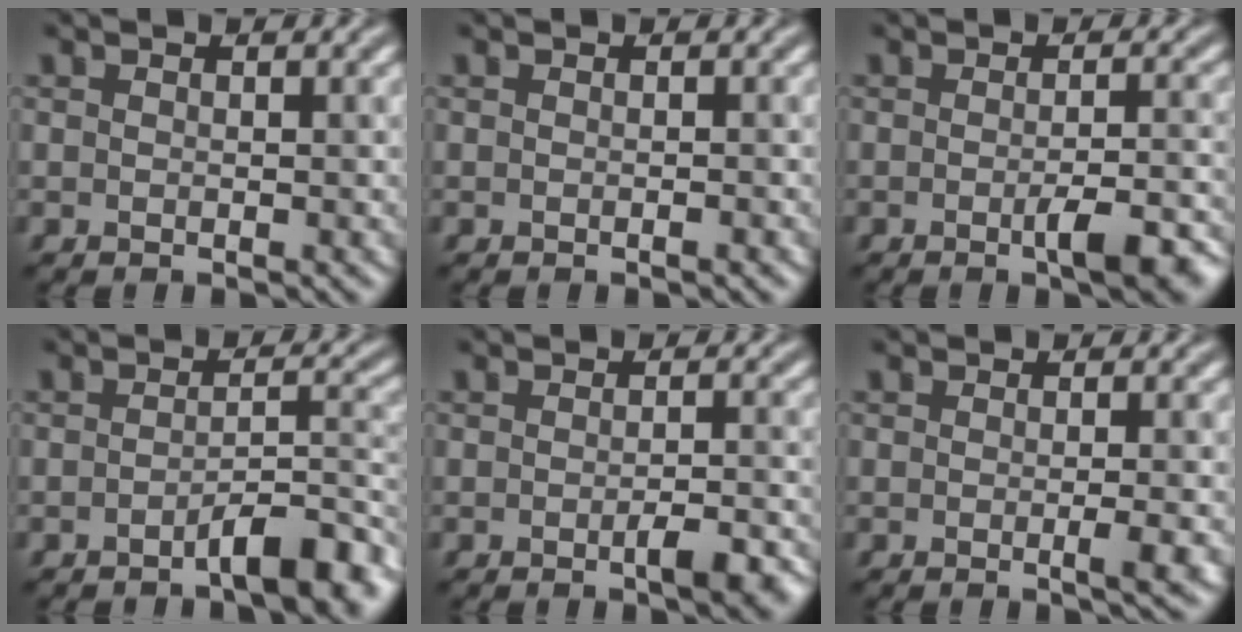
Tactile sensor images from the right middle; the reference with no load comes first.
{"total": 0.5, "force": [-0.3, 0.0, 0.4], "torque": [-0.005, 0.002, -0.004]}
{"total": 4.2, "force": [-1.7, 1.0, 3.7], "torque": [-0.058, -0.004, -0.024]}
{"total": 4.9, "force": [-3.0, 1.1, 3.7], "torque": [-0.050, 0.008, -0.047]}
{"total": 2.9, "force": [-1.3, 0.7, 2.5], "torque": [-0.040, -0.003, -0.019]}
{"total": 2.1, "force": [-0.4, 0.4, 2.0], "torque": [-0.025, -0.003, -0.008]}